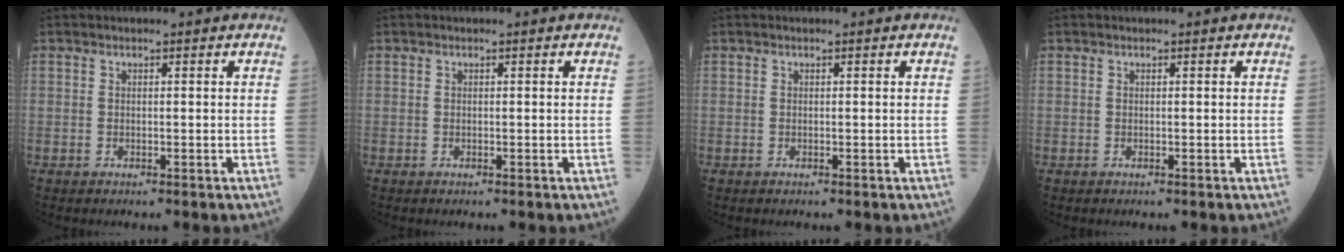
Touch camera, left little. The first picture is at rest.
{"total": 0.0}
{"total": 0.0}
{"total": 0.0}